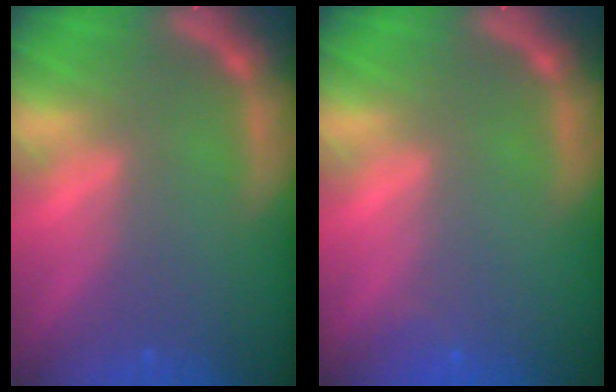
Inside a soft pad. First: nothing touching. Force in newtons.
{"total": 0.9}